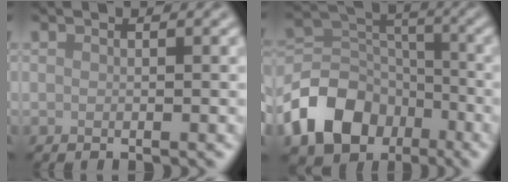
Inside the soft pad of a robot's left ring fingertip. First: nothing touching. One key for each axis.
{"total": 9.8, "fx": -5.1, "fy": 6.8, "fz": 4.8, "tx": -0.088, "ty": -0.004, "tz": -0.108}